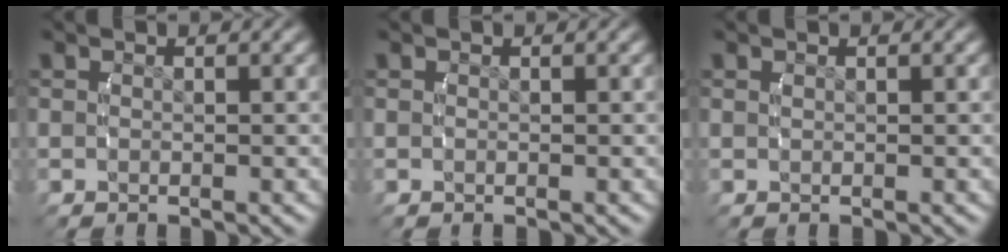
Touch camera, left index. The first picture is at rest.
{"total": 0.0}
{"total": 0.6, "force": [0.0, -0.6, -0.1], "torque": [-0.003, -0.005, 0.005]}